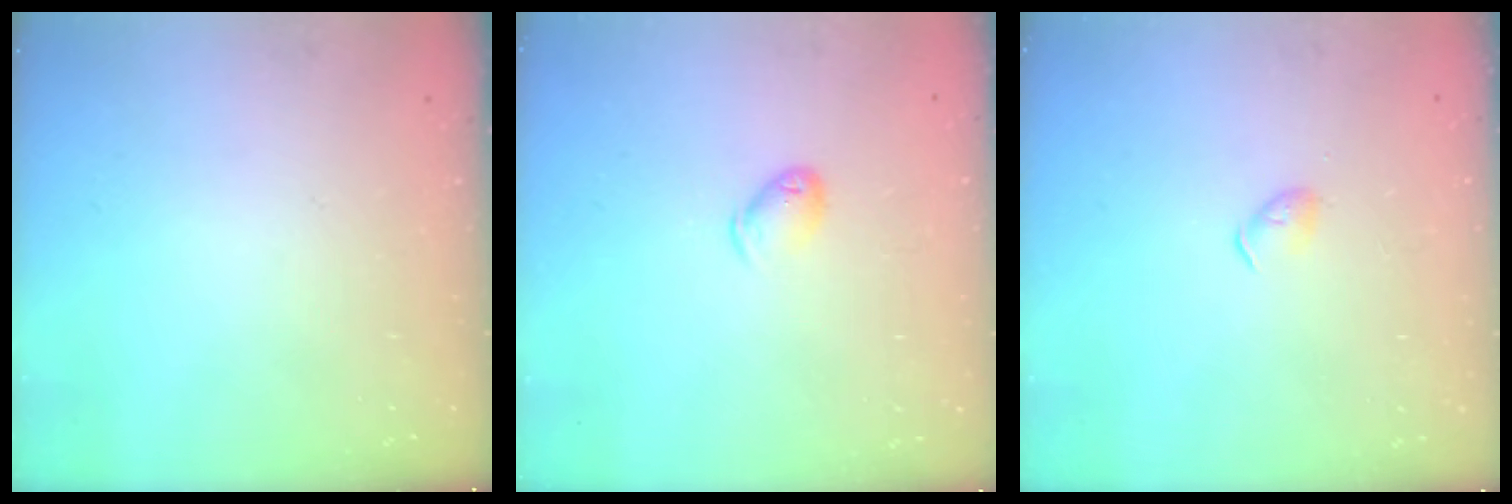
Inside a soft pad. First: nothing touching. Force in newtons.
{"total": 4.4, "press": 4.4, "slide": 0.7}
{"total": 3.0, "press": 2.9, "slide": 0.6}